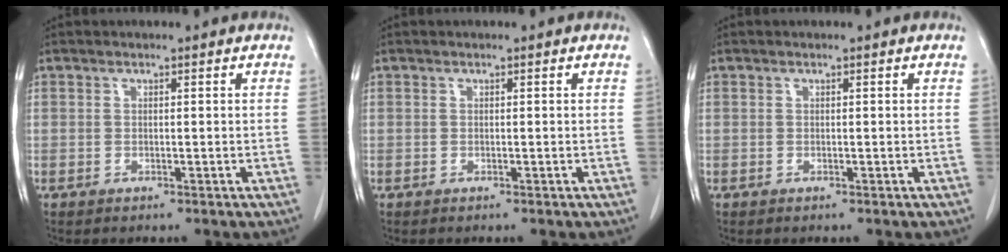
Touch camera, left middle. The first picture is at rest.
{"total": 0.0}
{"total": 0.0}